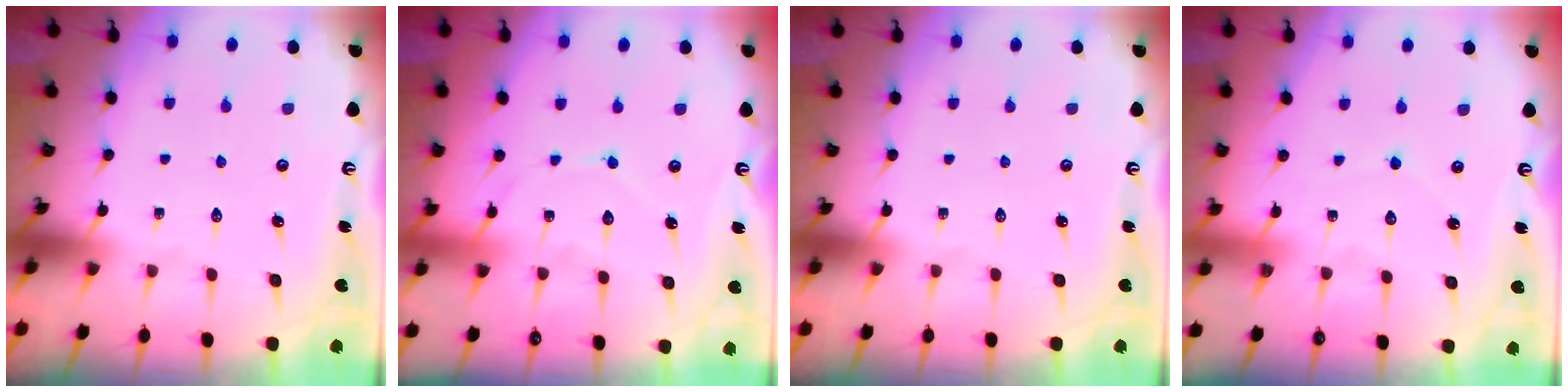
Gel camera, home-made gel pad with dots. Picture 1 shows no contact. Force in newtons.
{"total": 8.1, "press": 8.0, "slide": 0.8}
{"total": 0.0}
{"total": 2.7, "press": 2.6, "slide": 0.3}